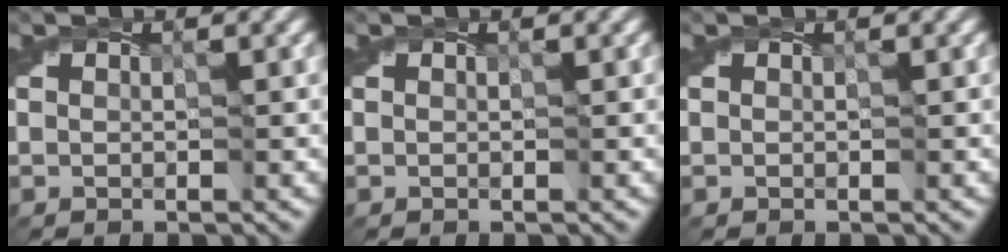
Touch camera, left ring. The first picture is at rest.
{"total": 0.0}
{"total": 0.0}